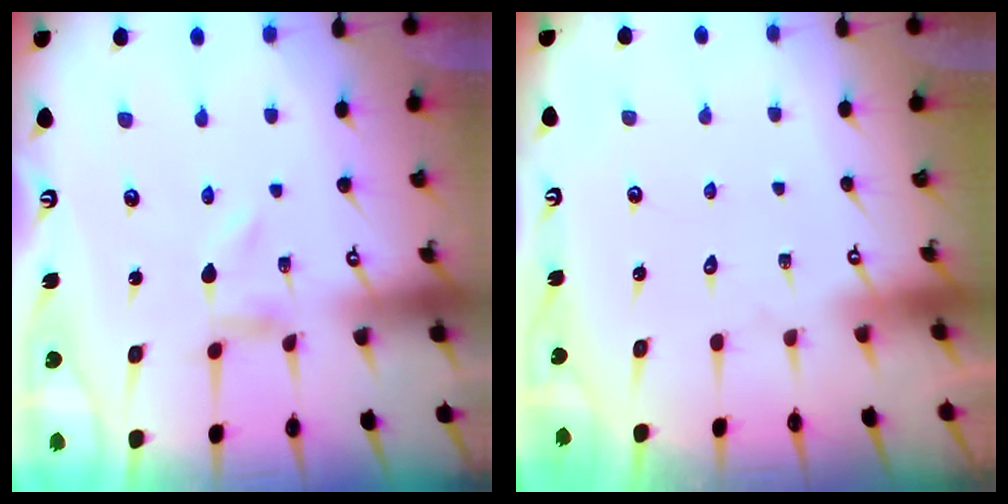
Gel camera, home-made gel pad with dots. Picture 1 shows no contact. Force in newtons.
{"total": 1.6, "press": 1.6, "slide": 0.1}